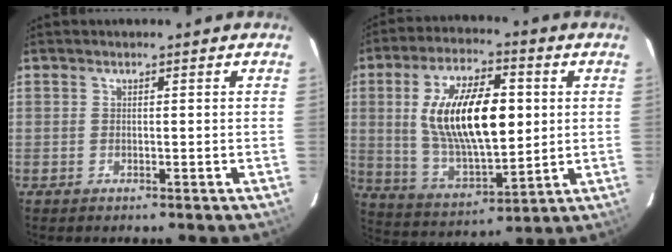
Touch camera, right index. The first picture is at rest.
{"total": 19.5, "force": [2.7, 8.4, 17.3], "torque": [-0.320, 0.006, 0.062]}